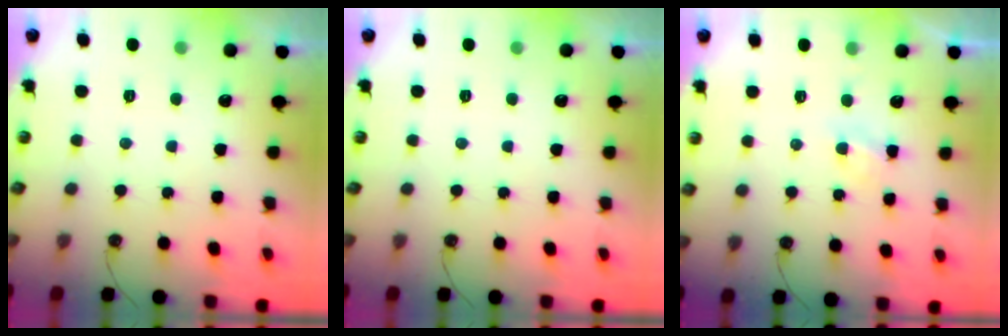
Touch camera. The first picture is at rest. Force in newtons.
{"total": 0.0}
{"total": 2.8, "press": 2.8, "slide": 0.2}